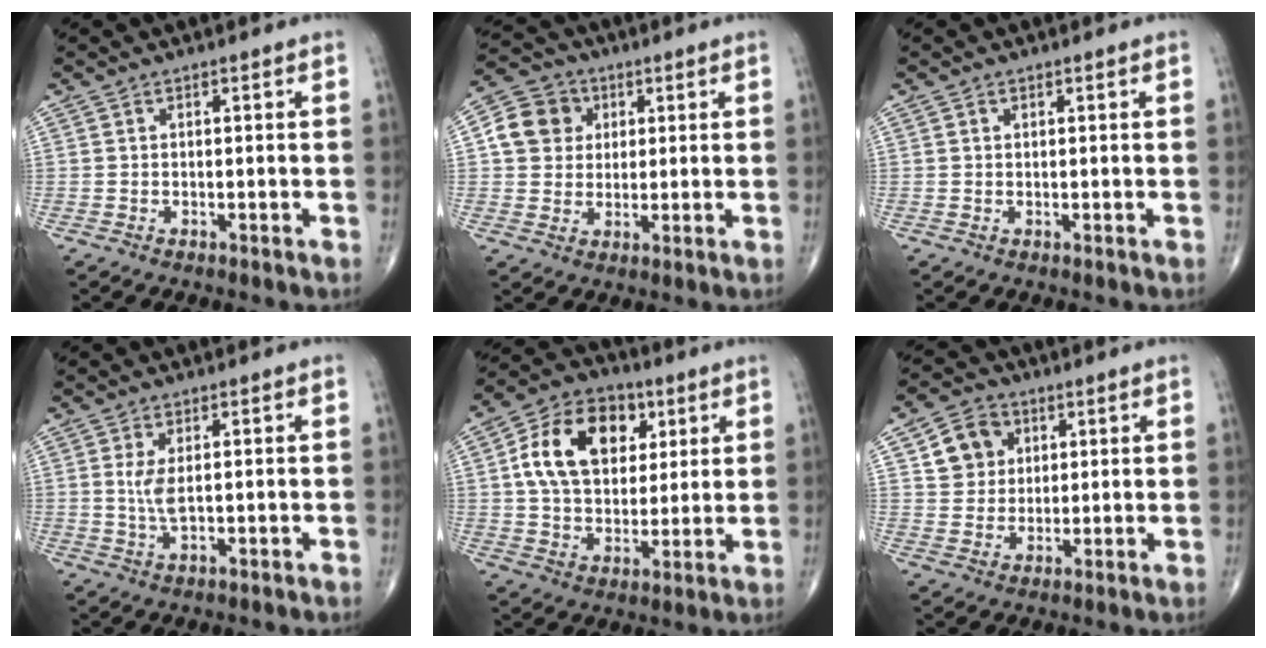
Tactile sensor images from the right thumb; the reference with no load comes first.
{"total": 9.1, "force": [2.1, 8.1, 3.5], "torque": [-0.042, 0.002, 0.029]}
{"total": 0.5, "force": [0.3, 0.4, 0.3], "torque": [-0.005, -0.002, 0.006]}
{"total": 4.4, "force": [0.2, 1.9, 3.9], "torque": [-0.083, -0.008, 0.007]}
{"total": 17.0, "force": [5.0, 11.6, 11.3], "torque": [-0.172, 0.000, 0.084]}
{"total": 8.0, "force": [2.9, 6.9, 2.9], "torque": [-0.019, -0.005, 0.051]}